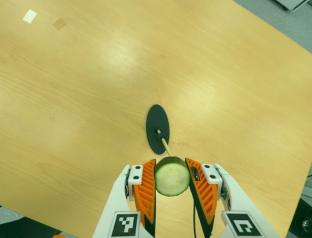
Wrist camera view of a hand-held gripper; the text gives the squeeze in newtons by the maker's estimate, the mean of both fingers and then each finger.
{"total": 11.0, "left": 10.3, "right": 11.6}